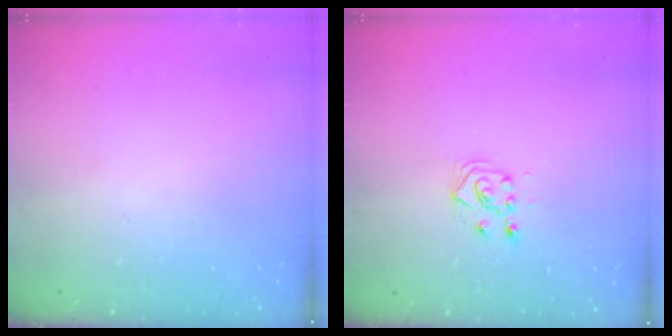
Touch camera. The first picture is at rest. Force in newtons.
{"total": 5.7, "press": 5.6, "slide": 0.9}